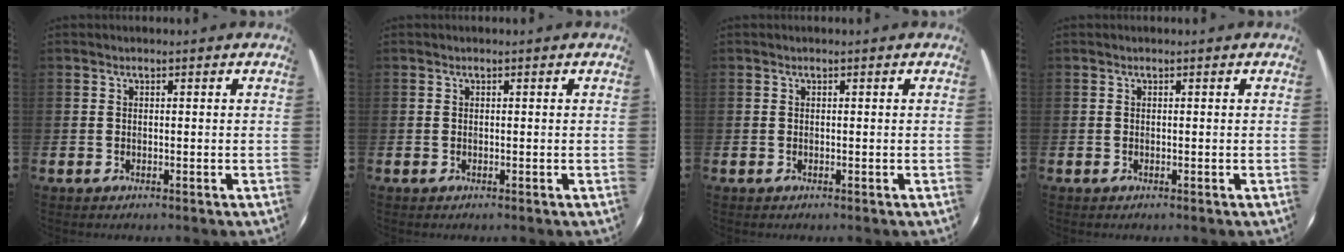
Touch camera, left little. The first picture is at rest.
{"total": 0.0}
{"total": 0.0}
{"total": 0.0}